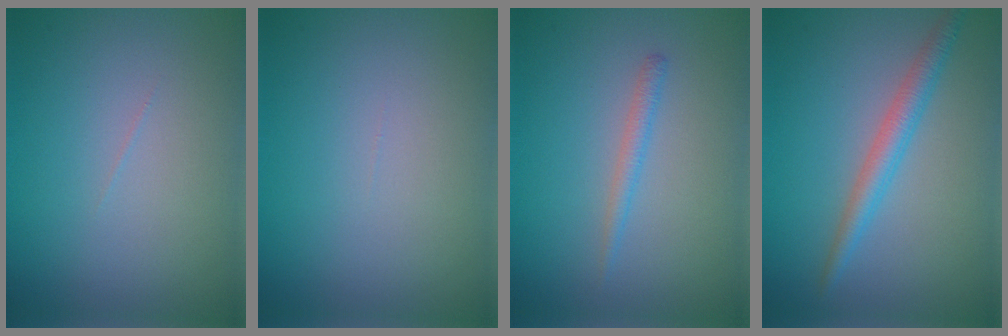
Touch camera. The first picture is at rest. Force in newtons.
{"total": 0.0}
{"total": 1.2, "press": 1.2, "slide": 0.0}
{"total": 2.6, "press": 2.6, "slide": 0.0}